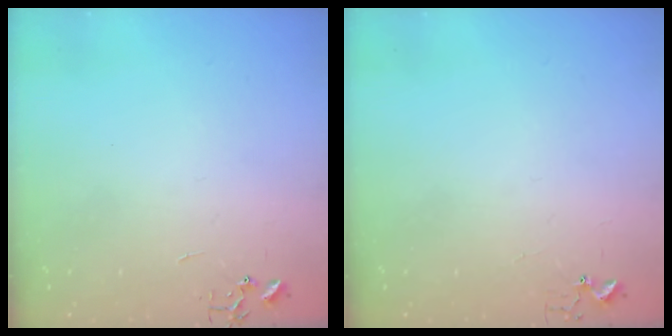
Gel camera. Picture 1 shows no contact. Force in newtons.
{"total": 2.7, "press": 2.7, "slide": 0.2}